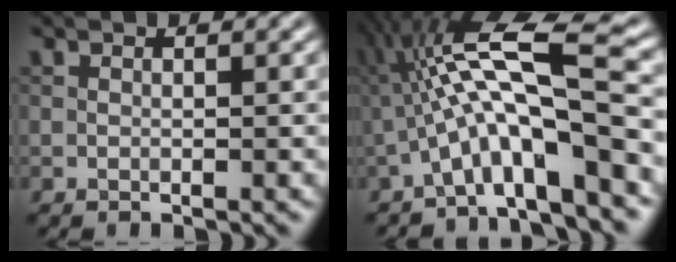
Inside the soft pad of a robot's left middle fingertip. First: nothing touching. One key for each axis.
{"total": 10.7, "fx": -1.7, "fy": 1.9, "fz": 10.4, "tx": -0.180, "ty": 0.030, "tz": -0.030}